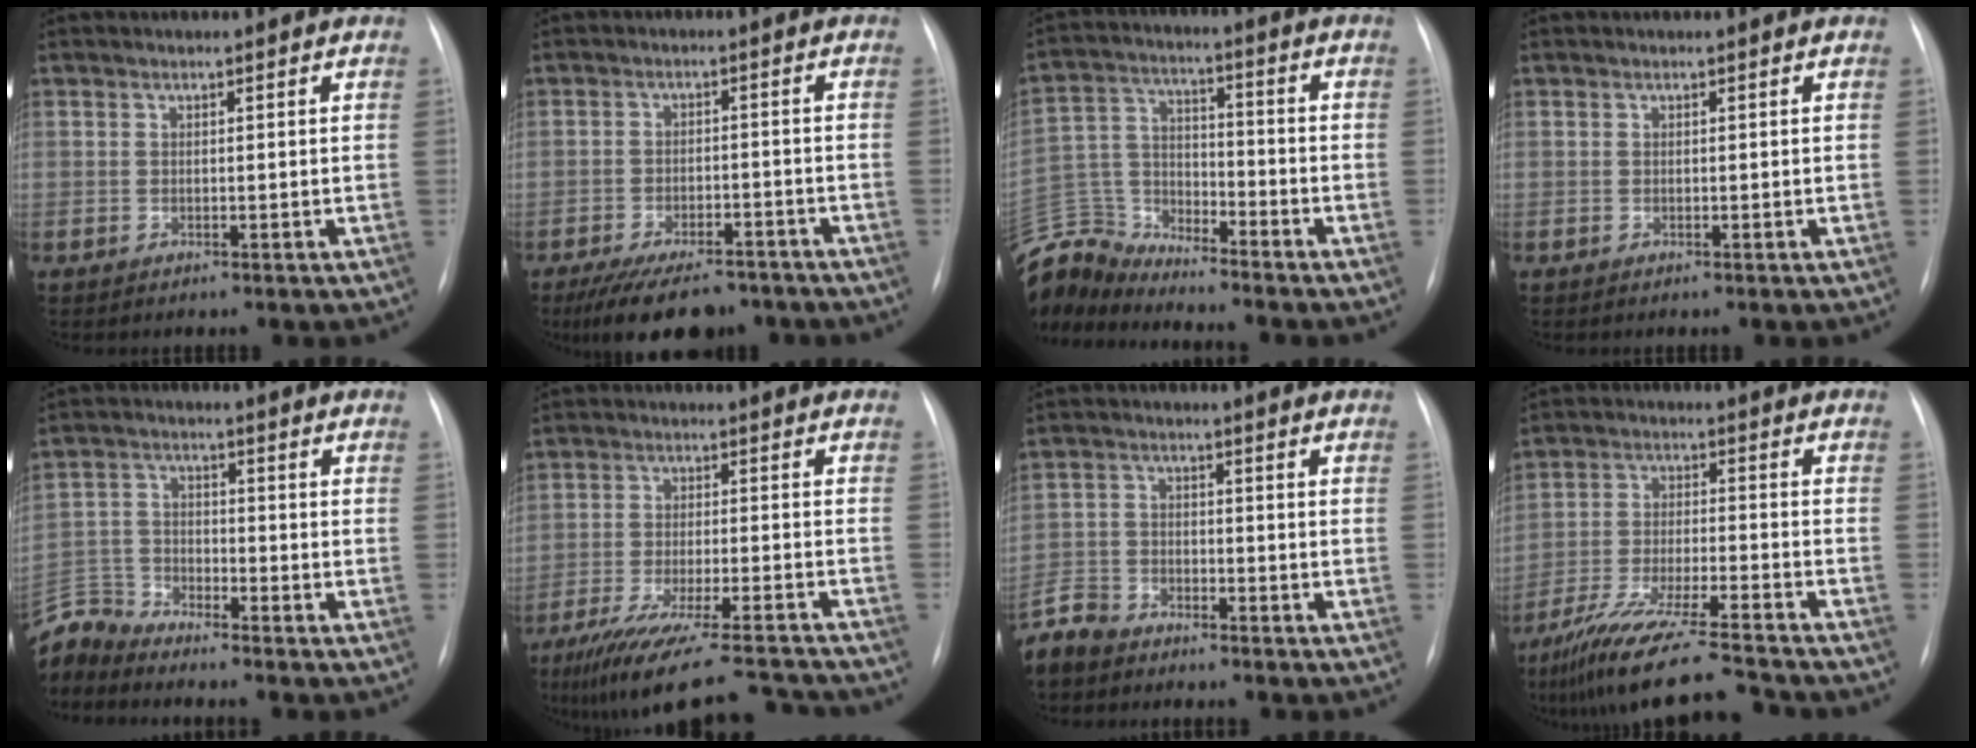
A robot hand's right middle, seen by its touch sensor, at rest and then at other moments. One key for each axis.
{"total": 11.8, "fx": -9.3, "fy": 4.7, "fz": 5.5, "tx": -0.087, "ty": -0.002, "tz": -0.136}
{"total": 12.2, "fx": -12.0, "fy": 1.8, "fz": 0.7, "tx": -0.022, "ty": 0.037, "tz": -0.237}
{"total": 0.0}
{"total": 6.8, "fx": -6.8, "fy": 0.2, "fz": -0.6, "tx": 0.006, "ty": 0.007, "tz": -0.138}
{"total": 19.9, "fx": -17.8, "fy": 2.1, "fz": 8.8, "tx": -0.127, "ty": -0.023, "tz": -0.256}
{"total": 5.5, "fx": -5.0, "fy": 2.2, "fz": 0.7, "tx": -0.013, "ty": -0.010, "tz": -0.102}
{"total": 15.7, "fx": -13.6, "fy": 0.4, "fz": 7.9, "tx": -0.149, "ty": -0.032, "tz": -0.230}